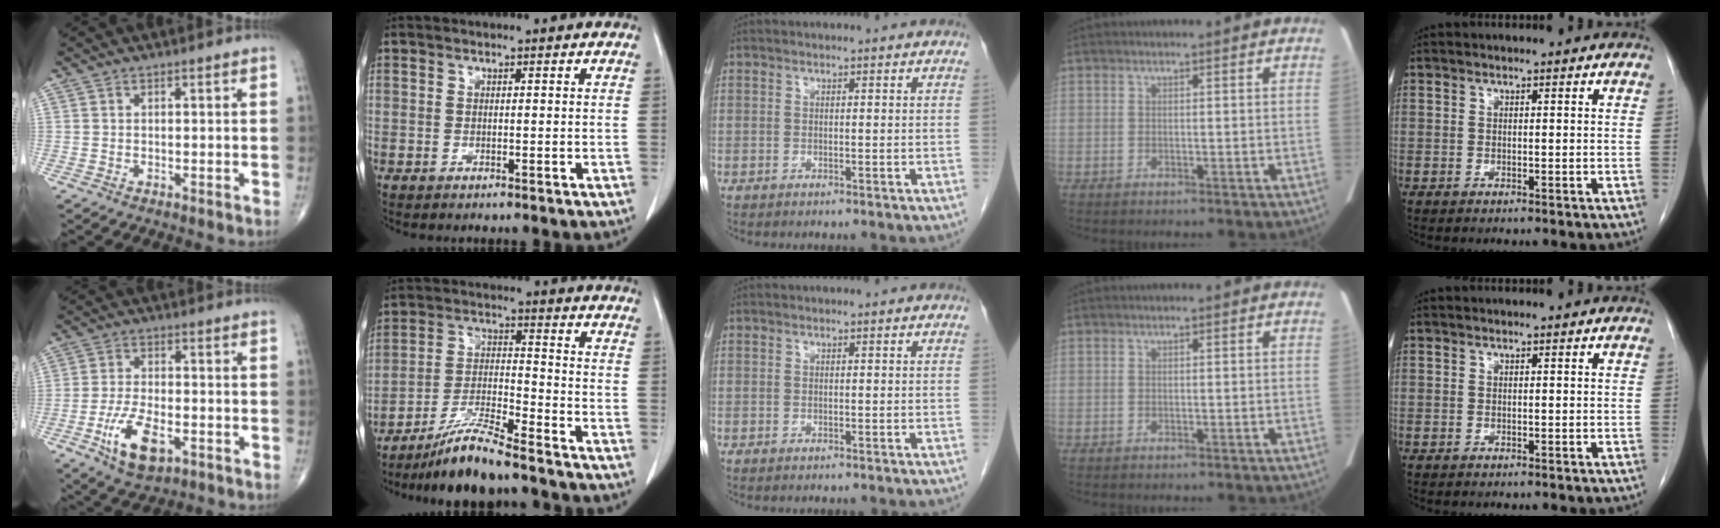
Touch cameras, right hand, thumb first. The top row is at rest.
{"thumb": {"total": 9.8, "force": [-3.9, 4.6, 7.7], "torque": [-0.144, 0.007, -0.065]}, "index": {"total": 9.2, "force": [-7.7, 0.0, 5.0], "torque": [-0.100, -0.021, -0.144]}}